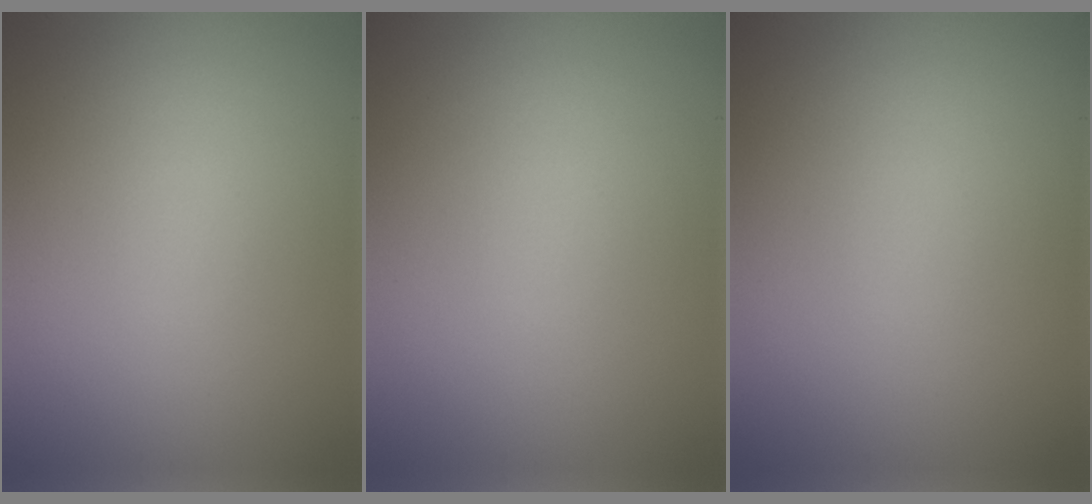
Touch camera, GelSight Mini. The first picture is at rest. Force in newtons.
{"total": 0.0}
{"total": 0.0}